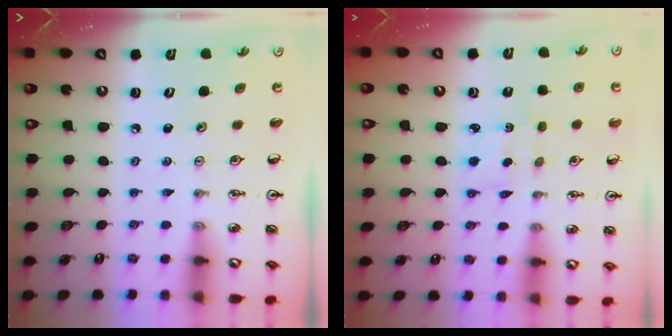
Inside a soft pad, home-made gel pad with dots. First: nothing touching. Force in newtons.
{"total": 2.0, "press": 1.8, "slide": 0.7}